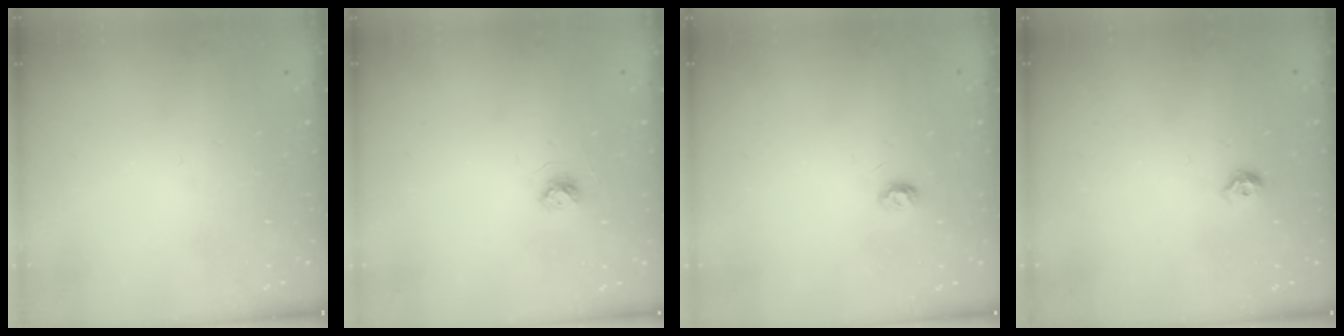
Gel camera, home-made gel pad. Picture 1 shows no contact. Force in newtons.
{"total": 3.7, "press": 3.6, "slide": 0.4}
{"total": 4.3, "press": 4.3, "slide": 0.5}
{"total": 5.1, "press": 5.0, "slide": 0.9}